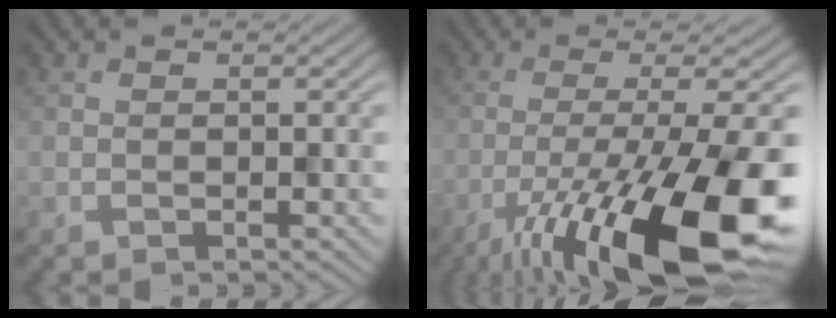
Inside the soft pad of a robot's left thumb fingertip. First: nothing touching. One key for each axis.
{"total": 18.2, "fx": -8.8, "fy": 4.1, "fz": 15.4, "tx": -0.229, "ty": -0.005, "tz": -0.152}